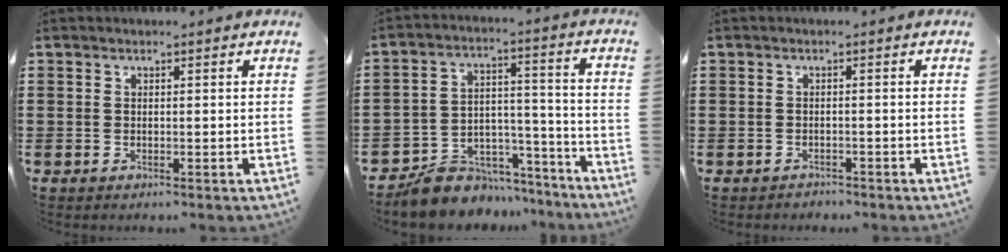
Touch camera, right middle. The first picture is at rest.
{"total": 7.4, "force": [-6.6, 3.2, 0.8], "torque": [-0.024, 0.027, -0.126]}
{"total": 1.0, "force": [-1.0, 0.3, 0.0], "torque": [-0.004, 0.002, -0.022]}